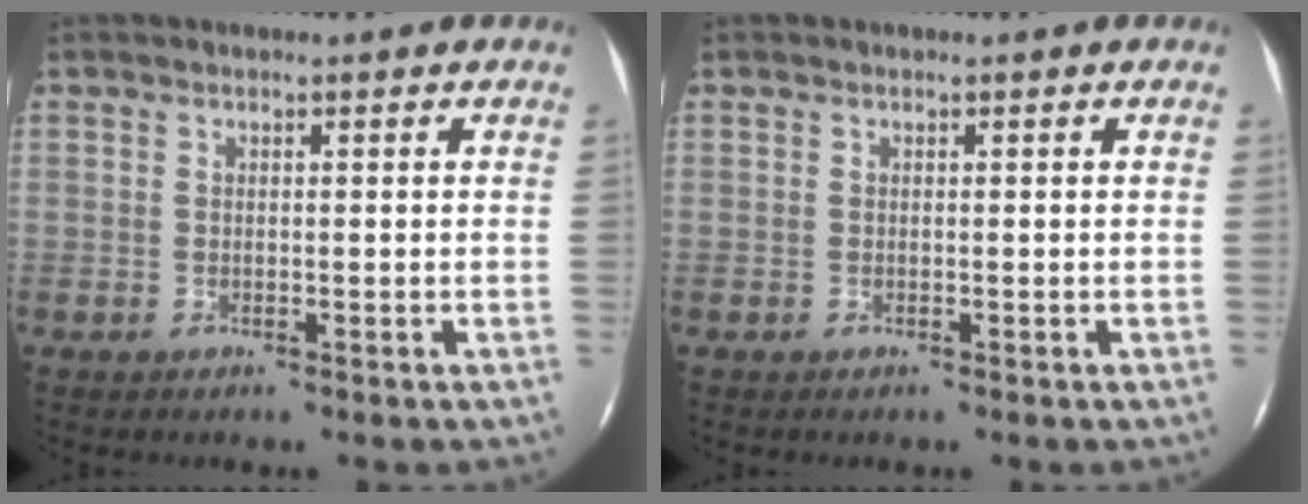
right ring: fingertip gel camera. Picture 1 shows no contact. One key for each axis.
{"total": 0.0}